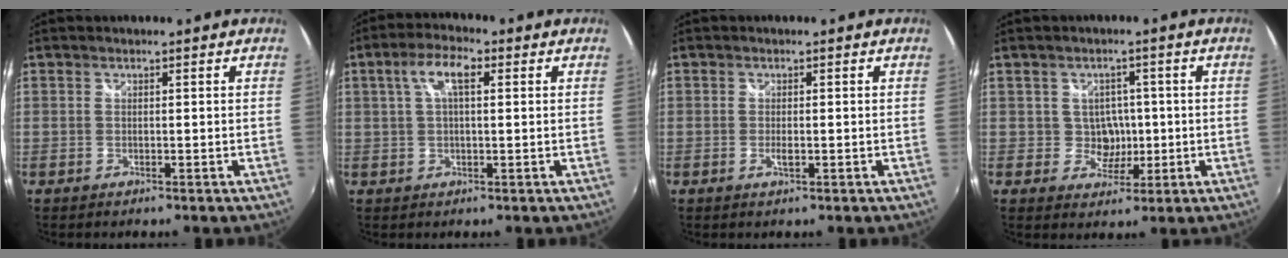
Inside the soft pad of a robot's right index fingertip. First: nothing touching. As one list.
[{"total": 6.0, "force": [1.8, 2.2, 5.3], "torque": [-0.102, 0.016, 0.031]}, {"total": 1.3, "force": [-0.4, 0.5, 1.2], "torque": [-0.024, -0.003, -0.007]}, {"total": 4.2, "force": [-0.2, 4.1, 0.9], "torque": [-0.020, 0.011, 0.004]}]